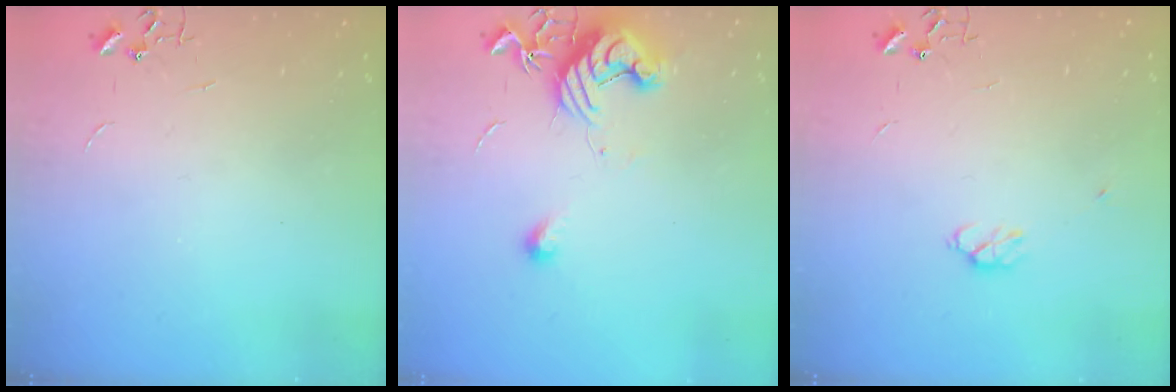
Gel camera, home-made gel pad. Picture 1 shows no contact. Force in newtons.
{"total": 12.6, "press": 12.5, "slide": 0.8}
{"total": 4.5, "press": 4.4, "slide": 1.1}